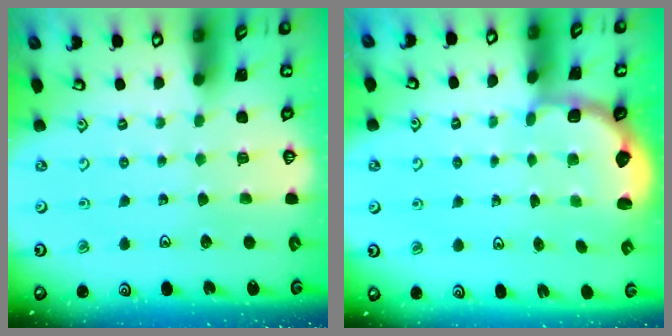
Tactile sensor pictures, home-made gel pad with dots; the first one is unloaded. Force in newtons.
{"total": 2.8, "press": 2.2, "slide": 1.8}